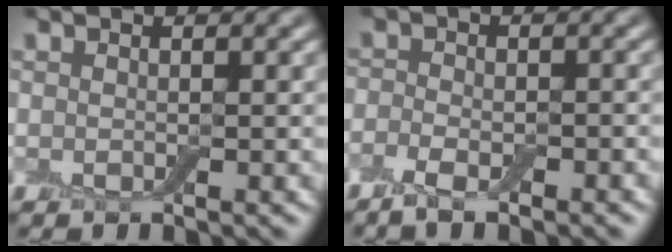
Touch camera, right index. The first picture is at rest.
{"total": 3.2, "force": [-2.0, 1.4, 2.0], "torque": [-0.027, 0.000, -0.040]}